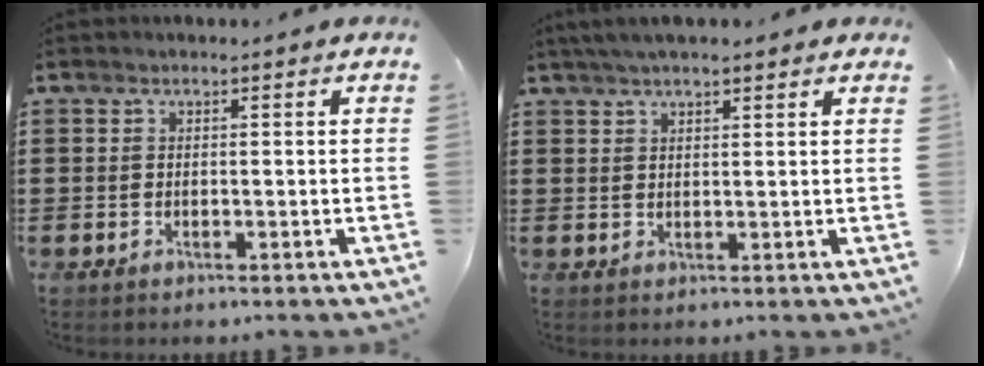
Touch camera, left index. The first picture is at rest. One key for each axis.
{"total": 2.9, "fx": 2.4, "fy": 0.5, "fz": 1.7, "tx": -0.037, "ty": 0.005, "tz": 0.045}